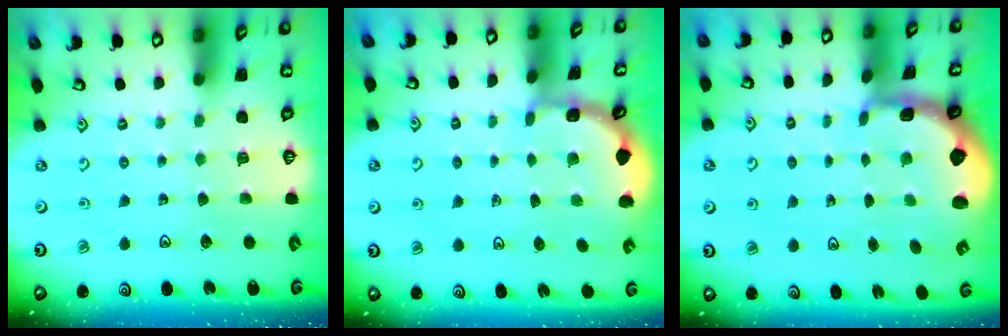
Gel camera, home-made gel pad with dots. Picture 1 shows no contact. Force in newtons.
{"total": 2.1, "press": 2.1, "slide": 0.2}
{"total": 2.3, "press": 1.5, "slide": 1.8}